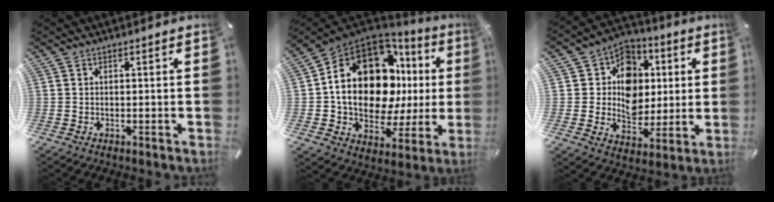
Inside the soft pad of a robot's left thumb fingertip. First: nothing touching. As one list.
[{"total": 19.7, "force": [4.2, 13.2, 14.1], "torque": [-0.247, -0.044, 0.069]}, {"total": 12.2, "force": [1.1, 11.2, 4.7], "torque": [-0.061, -0.005, 0.026]}]